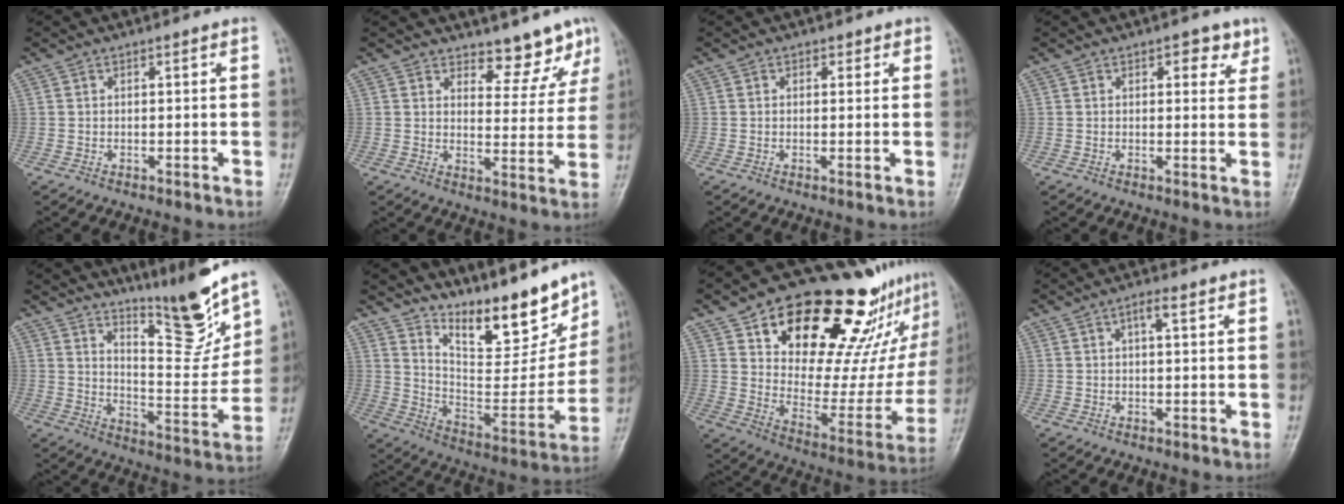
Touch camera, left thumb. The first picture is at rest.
{"total": 7.3, "force": [6.1, 3.2, 2.3], "torque": [0.005, -0.052, 0.081]}
{"total": 1.3, "force": [0.7, 1.1, 0.4], "torque": [0.013, -0.001, 0.004]}
{"total": 3.9, "force": [2.1, 2.2, 2.4], "torque": [-0.005, -0.008, 0.022]}
{"total": 13.3, "force": [10.8, 2.1, 7.5], "torque": [-0.084, -0.088, 0.181]}
{"total": 19.2, "force": [14.5, 6.4, 10.8], "torque": [-0.118, -0.093, 0.241]}
{"total": 30.4, "force": [18.6, 13.8, 19.7], "torque": [-0.247, -0.055, 0.283]}
{"total": 2.6, "force": [1.2, 0.7, 2.2], "torque": [-0.040, 0.007, 0.018]}